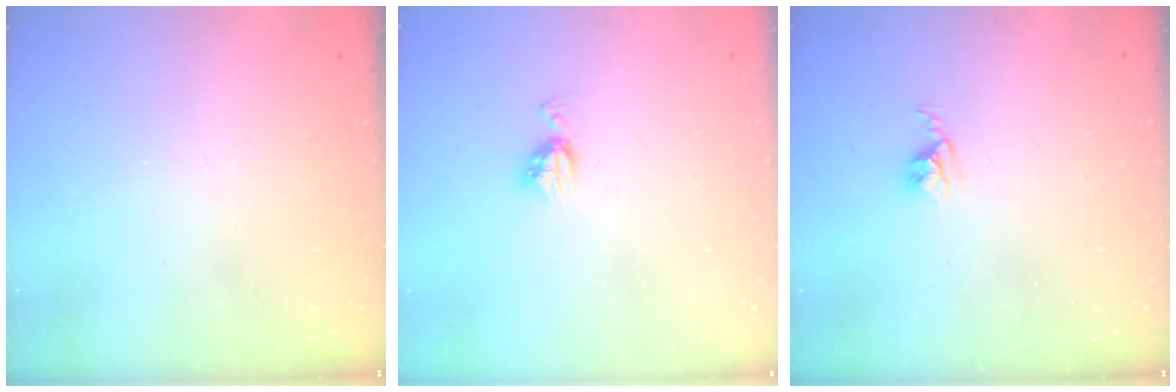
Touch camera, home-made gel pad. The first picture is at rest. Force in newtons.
{"total": 4.6, "press": 4.6, "slide": 0.4}
{"total": 2.8, "press": 2.7, "slide": 0.4}